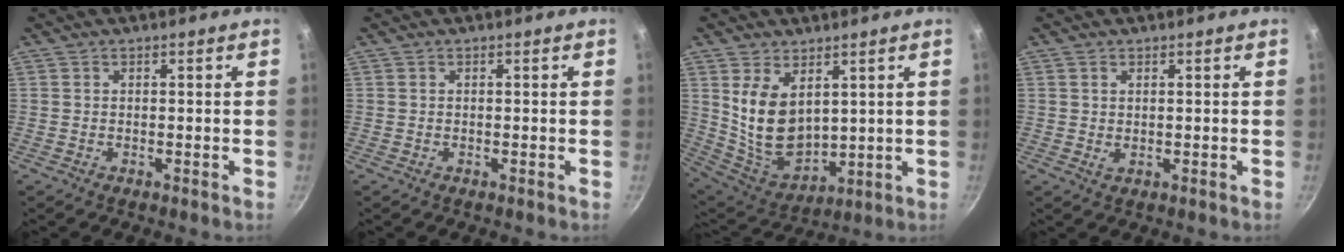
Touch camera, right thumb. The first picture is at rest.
{"total": 0.0}
{"total": 12.7, "force": [3.8, 7.8, 9.3], "torque": [-0.151, -0.043, 0.099]}
{"total": 1.1, "force": [0.5, 0.6, 0.7], "torque": [-0.012, -0.006, 0.009]}